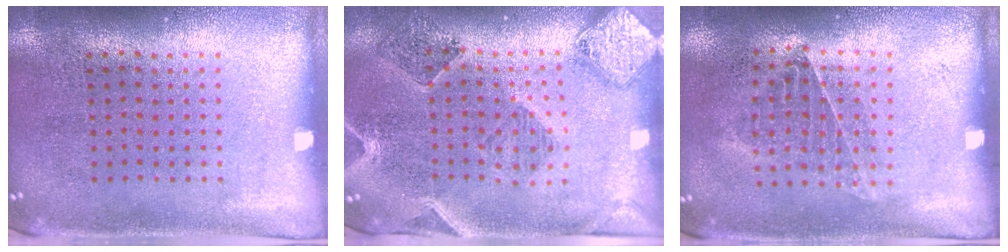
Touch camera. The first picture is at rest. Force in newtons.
{"total": 1.6, "press": 1.5, "slide": 0.3}
{"total": 0.9, "press": 0.8, "slide": 0.4}